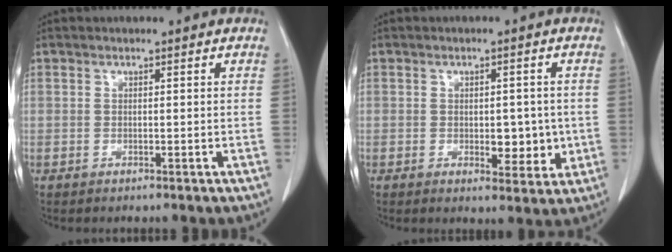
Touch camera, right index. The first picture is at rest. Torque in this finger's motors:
{"motor_torque": [0.06, 0.15, -0.02, 0.00]}